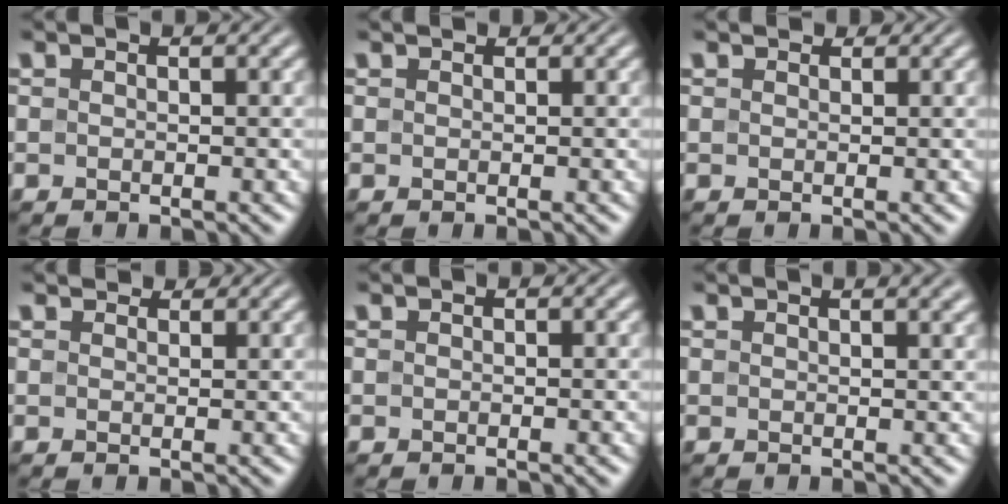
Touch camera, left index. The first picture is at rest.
{"total": 1.1, "force": [1.0, 0.3, 0.3], "torque": [-0.011, -0.003, 0.009]}
{"total": 1.6, "force": [1.4, 0.6, 0.5], "torque": [-0.012, -0.004, 0.016]}
{"total": 2.8, "force": [2.5, 0.9, 0.9], "torque": [-0.018, -0.006, 0.037]}
{"total": 0.0}
{"total": 3.0, "force": [2.2, 1.2, 1.7], "torque": [0.000, 0.017, 0.008]}